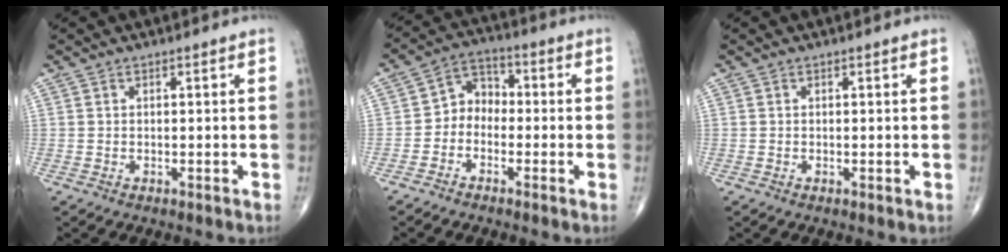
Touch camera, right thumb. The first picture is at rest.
{"total": 5.8, "force": [-1.6, 4.7, 3.1], "torque": [-0.021, 0.030, -0.047]}
{"total": 0.0}